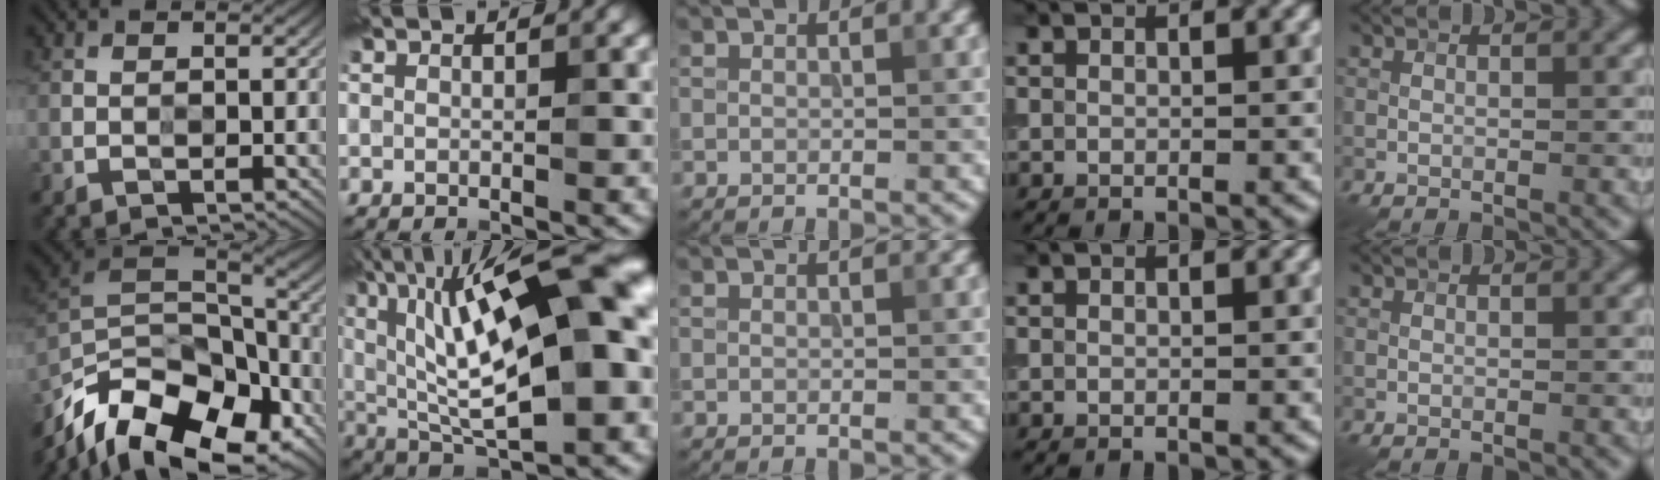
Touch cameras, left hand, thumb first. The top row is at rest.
{"thumb": {"total": 18.0, "force": [-12.0, 8.3, 10.7], "torque": [-0.248, -0.030, -0.182]}, "index": {"total": 18.2, "force": [4.0, 6.1, 16.7], "torque": [-0.257, 0.026, 0.063]}}